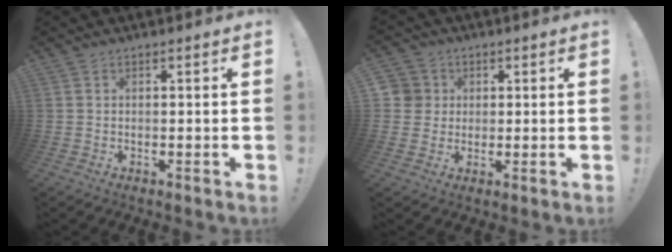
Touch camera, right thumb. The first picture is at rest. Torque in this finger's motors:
{"motor_torque": [-0.01, -0.02, -0.06, -0.02, 0.08]}